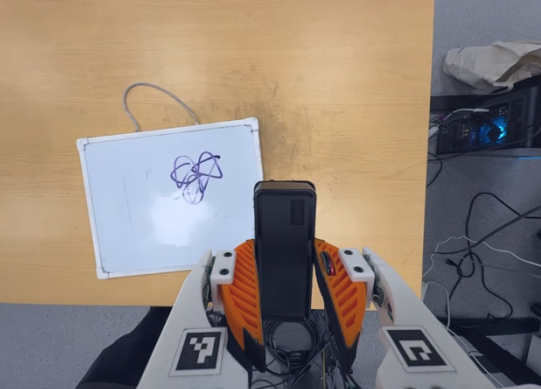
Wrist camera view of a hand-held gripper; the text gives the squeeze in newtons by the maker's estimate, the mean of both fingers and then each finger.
{"total": 3.7, "left": 2.2, "right": 5.3}